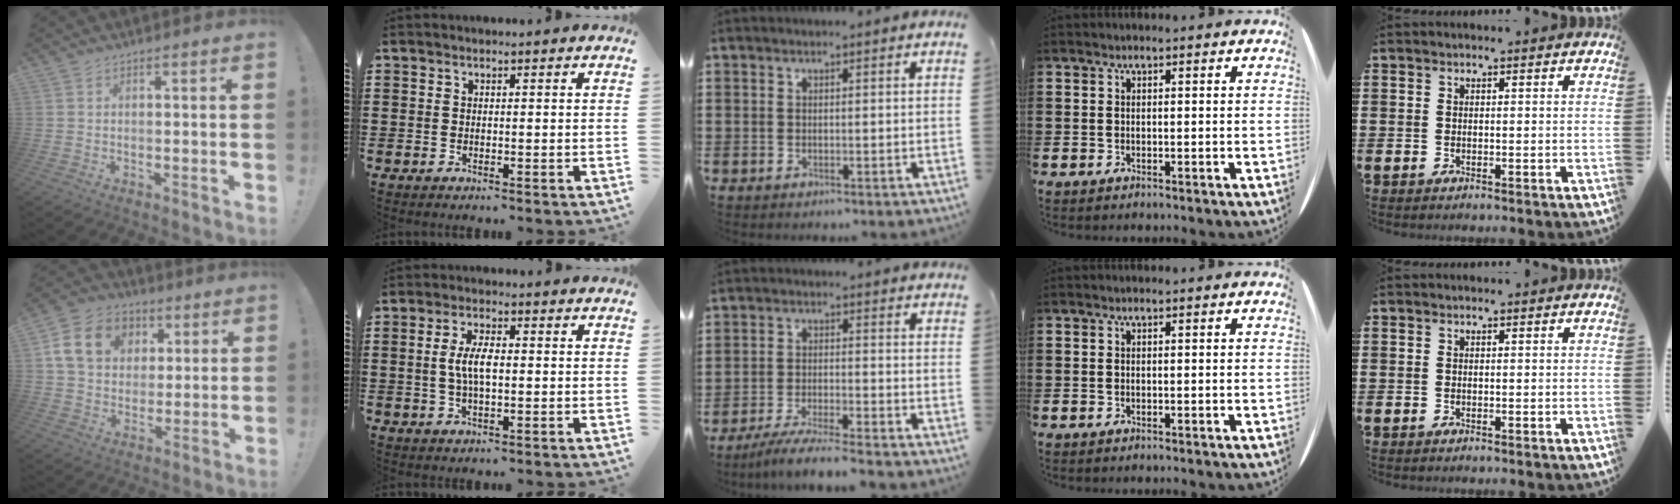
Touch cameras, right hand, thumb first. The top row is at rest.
{"thumb": {"total": 15.4, "force": [4.9, 12.3, 7.9], "torque": [-0.107, -0.009, 0.100]}, "index": {"total": 5.0, "force": [0.0, 1.8, 4.7], "torque": [-0.102, -0.001, -0.007]}, "middle": {"total": 5.0, "force": [-4.7, -0.1, 1.8], "torque": [-0.044, -0.012, -0.093]}}